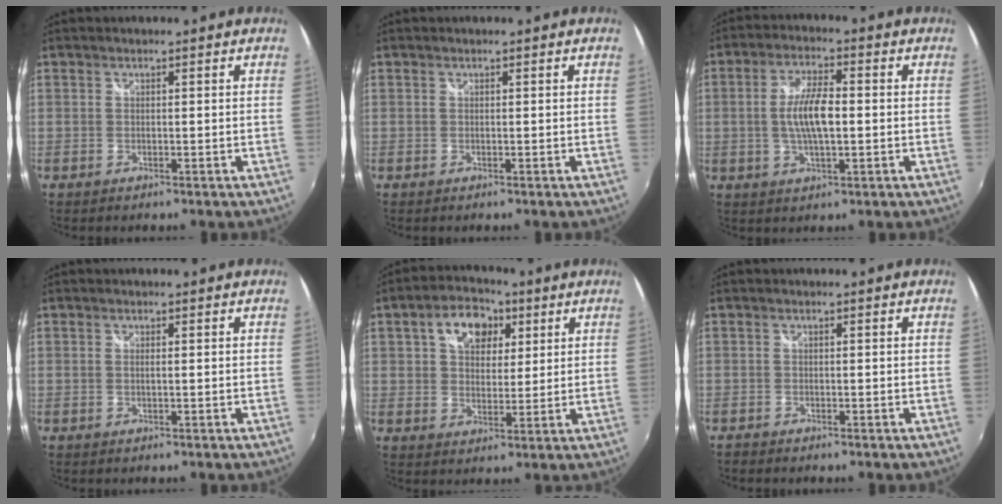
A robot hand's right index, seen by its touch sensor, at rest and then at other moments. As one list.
[{"total": 0.0}, {"total": 7.9, "force": [-0.4, 2.6, 7.4], "torque": [-0.142, 0.003, -0.008]}, {"total": 0.7, "force": [-0.1, -0.1, 0.7], "torque": [-0.013, 0.000, -0.003]}, {"total": 9.5, "force": [3.7, 6.4, 5.9], "torque": [-0.106, 0.026, 0.060]}, {"total": 1.2, "force": [-1.1, 0.4, 0.0], "torque": [-0.005, -0.003, -0.022]}]